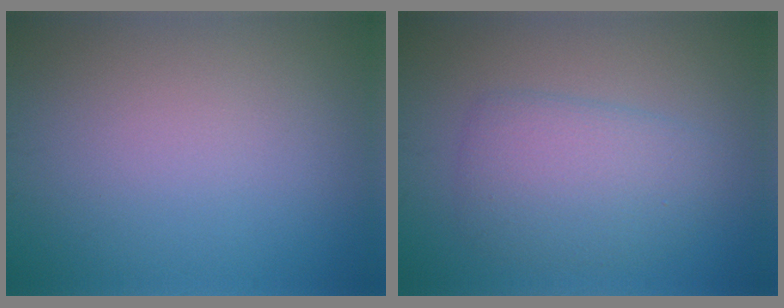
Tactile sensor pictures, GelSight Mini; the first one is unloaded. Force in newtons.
{"total": 4.3, "press": 4.3, "slide": 0.1}